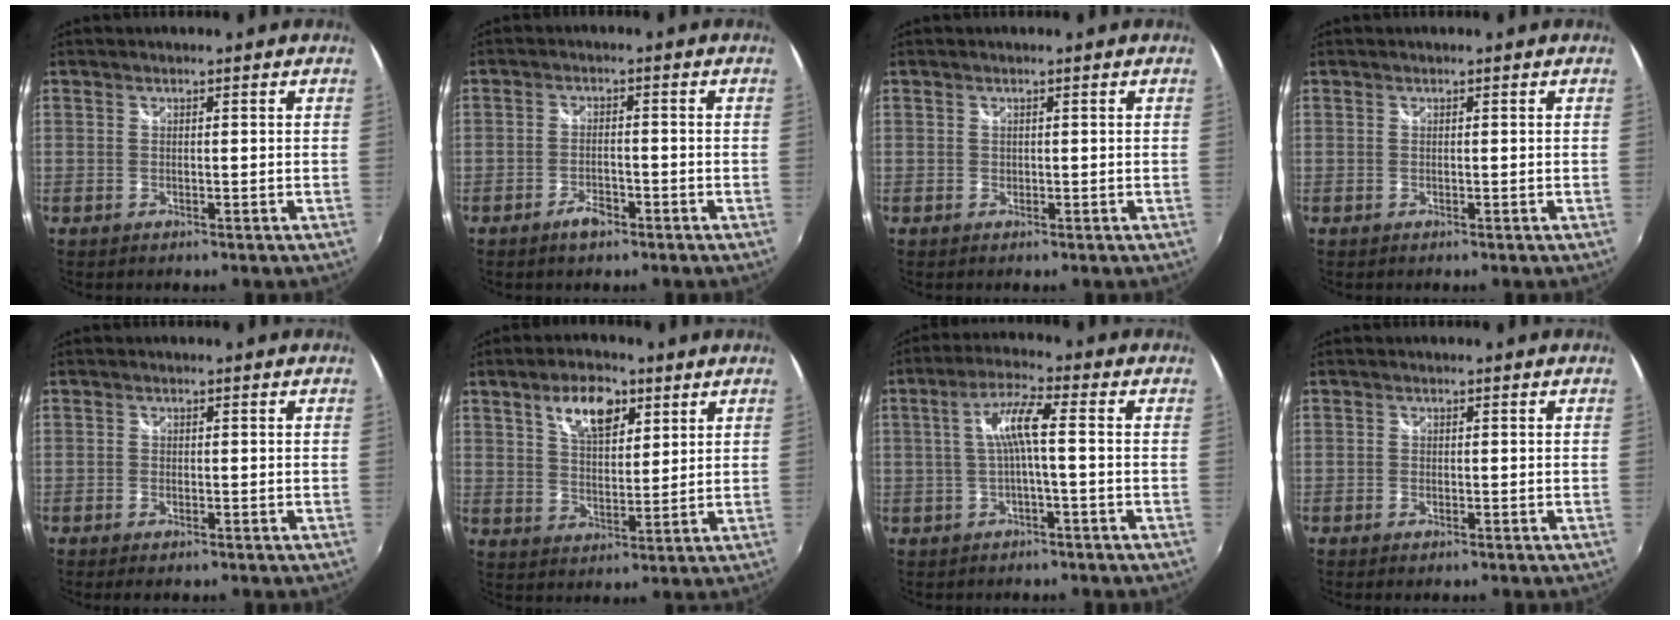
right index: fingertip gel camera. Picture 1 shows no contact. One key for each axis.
{"total": 3.6, "fx": -2.5, "fy": 1.4, "fz": 2.2, "tx": -0.051, "ty": -0.002, "tz": -0.044}
{"total": 0.0}
{"total": 0.0}
{"total": 1.2, "fx": -0.8, "fy": 0.5, "fz": 0.7, "tx": -0.016, "ty": -0.002, "tz": -0.015}
{"total": 9.0, "fx": 4.8, "fy": 4.2, "fz": 6.3, "tx": -0.112, "ty": 0.015, "tz": 0.084}
{"total": 6.0, "fx": -0.5, "fy": 0.1, "fz": 5.9, "tx": -0.123, "ty": 0.010, "tz": -0.005}
{"total": 0.9, "fx": -0.5, "fy": 0.4, "fz": 0.5, "tx": -0.010, "ty": -0.002, "tz": -0.010}